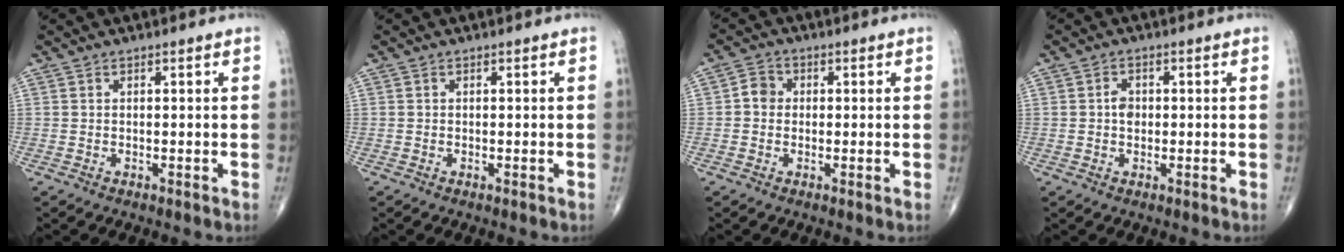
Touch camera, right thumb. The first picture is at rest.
{"total": 0.0}
{"total": 3.2, "force": [-0.1, 2.8, 1.4], "torque": [-0.009, 0.007, -0.010]}
{"total": 2.4, "force": [0.0, 1.8, 1.6], "torque": [-0.019, 0.004, -0.002]}